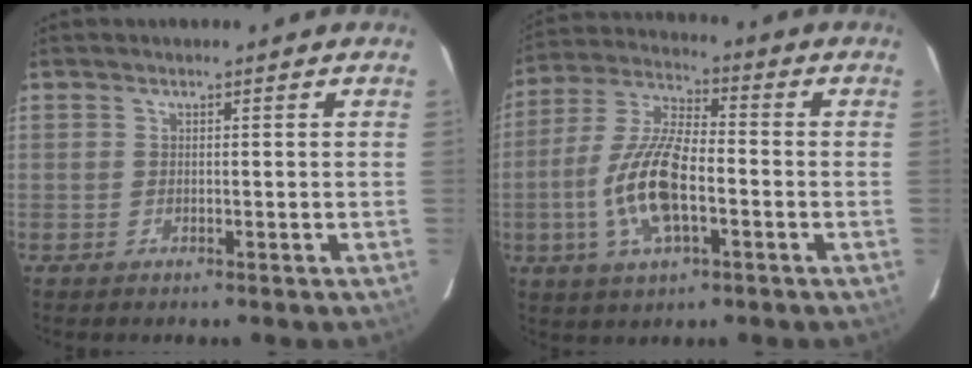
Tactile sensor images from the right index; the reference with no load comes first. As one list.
[{"total": 14.2, "force": [-3.5, 5.5, 12.6], "torque": [-0.268, 0.000, -0.070]}]